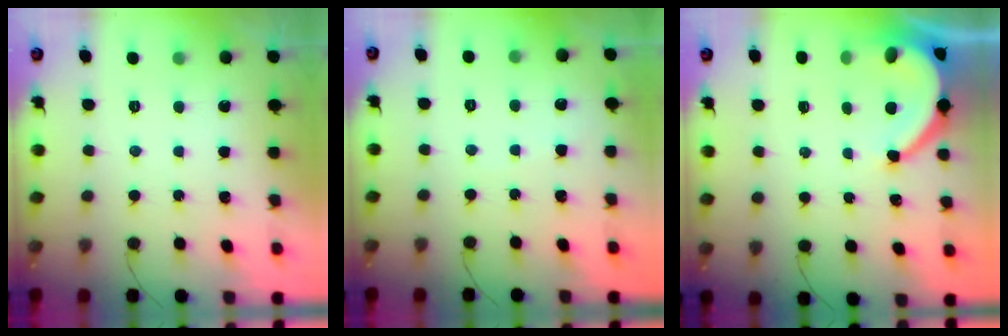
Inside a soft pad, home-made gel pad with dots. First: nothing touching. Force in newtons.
{"total": 2.7, "press": 2.7, "slide": 0.3}
{"total": 8.1, "press": 8.1, "slide": 0.4}